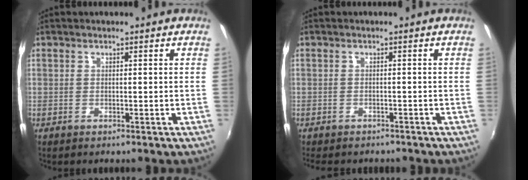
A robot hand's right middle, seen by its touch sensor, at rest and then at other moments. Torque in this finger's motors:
{"motor_torque": [1.06, -0.79, 0.16, 0.08]}